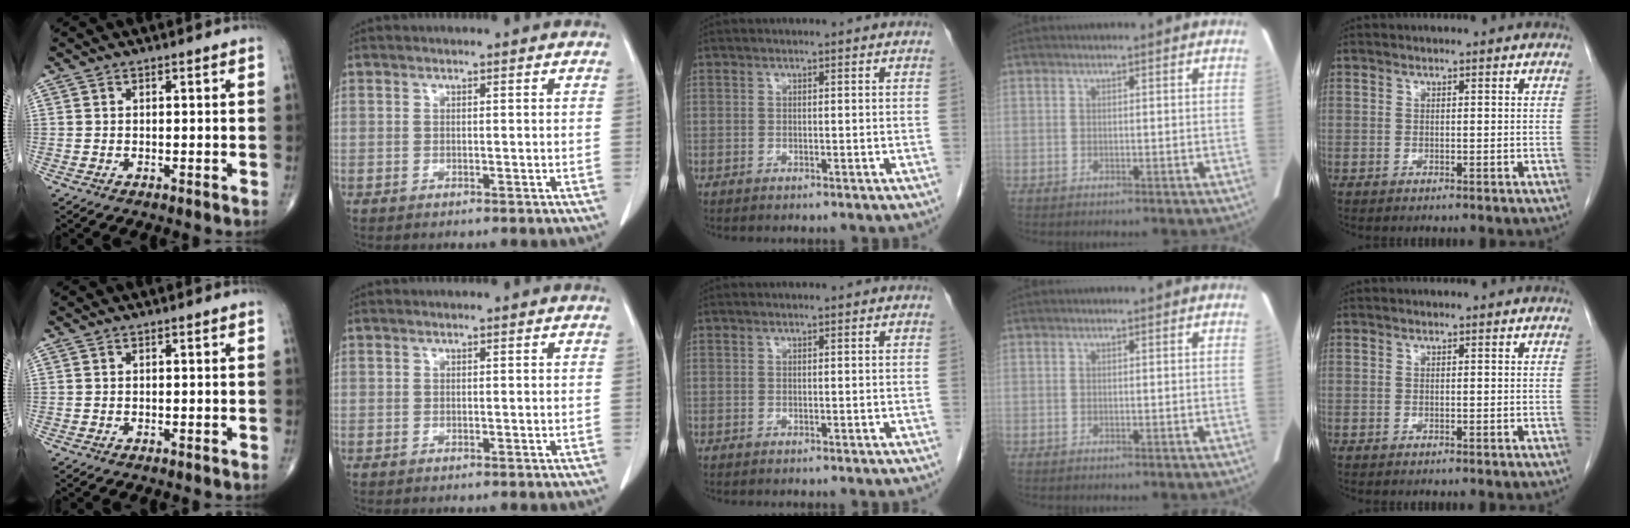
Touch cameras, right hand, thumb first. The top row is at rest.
{}